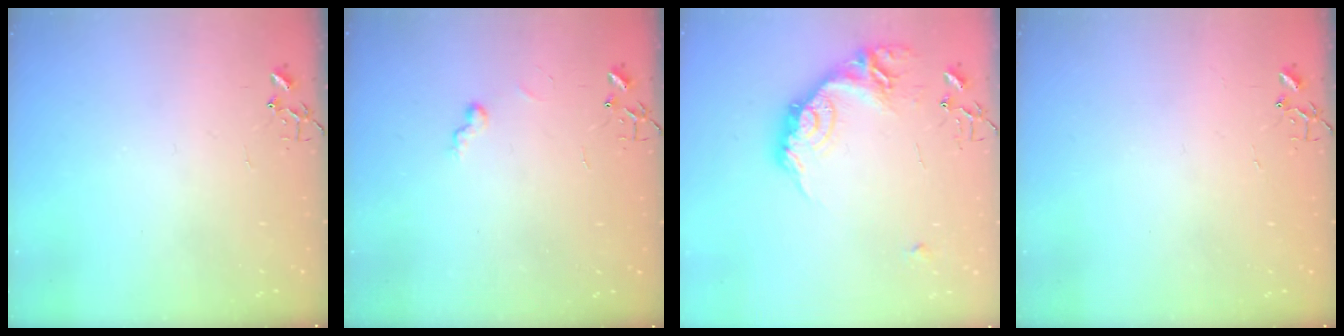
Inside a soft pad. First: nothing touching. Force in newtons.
{"total": 6.2, "press": 6.2, "slide": 0.5}
{"total": 19.2, "press": 19.1, "slide": 1.2}
{"total": 1.4, "press": 1.4, "slide": 0.2}